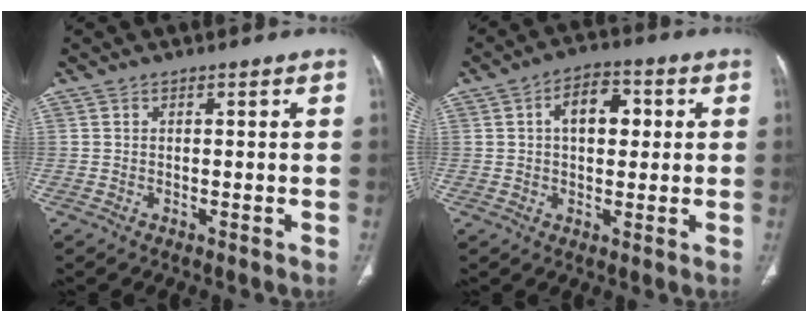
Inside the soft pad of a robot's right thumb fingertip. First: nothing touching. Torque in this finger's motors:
{"motor_torque": [0.69, 1.72, 0.75, -0.46, 0.03]}